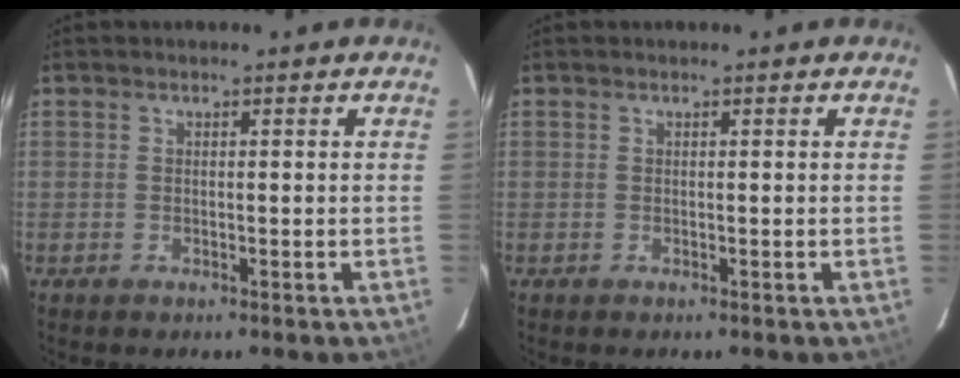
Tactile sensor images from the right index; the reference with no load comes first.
{"total": 0.0}